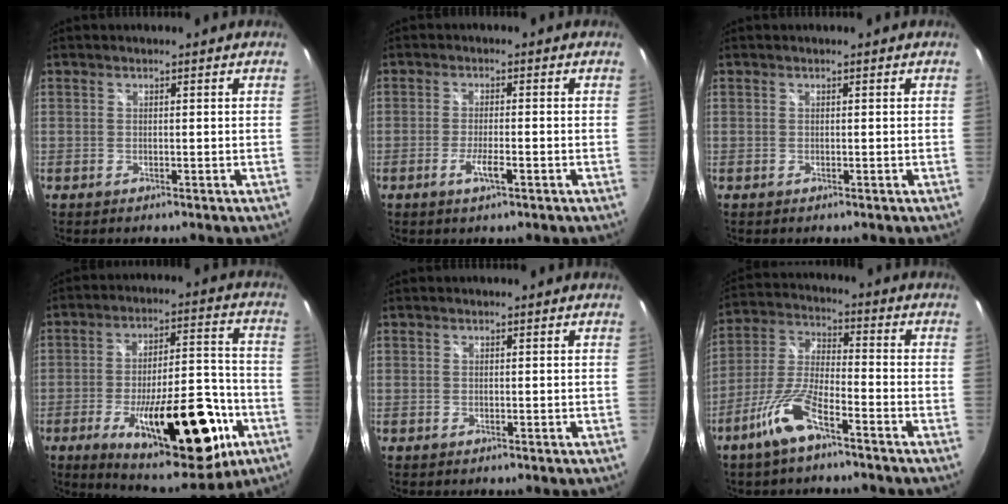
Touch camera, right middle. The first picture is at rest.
{"total": 3.6, "force": [-1.9, 0.5, 3.1], "torque": [-0.064, -0.007, -0.035]}
{"total": 0.0}
{"total": 24.2, "force": [-10.4, 9.3, 19.8], "torque": [-0.300, -0.008, -0.133]}
{"total": 0.0}
{"total": 10.1, "force": [-6.5, 2.4, 7.4], "torque": [-0.163, -0.002, -0.126]}